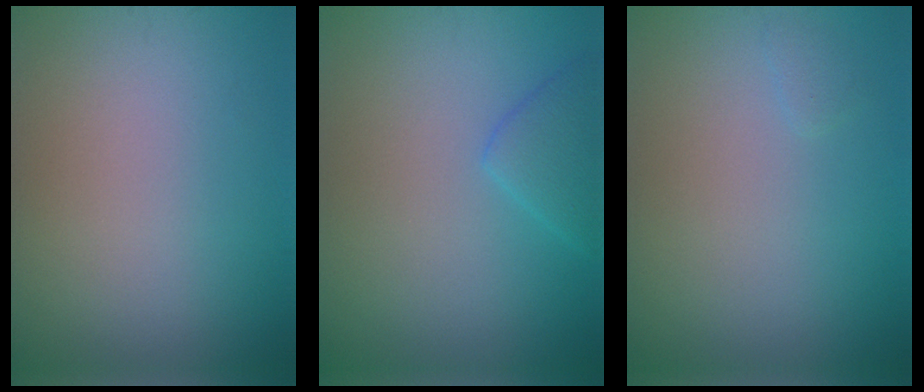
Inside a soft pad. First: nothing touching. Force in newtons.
{"total": 2.3, "press": 2.3, "slide": 0.3}
{"total": 0.5, "press": 0.5, "slide": 0.0}